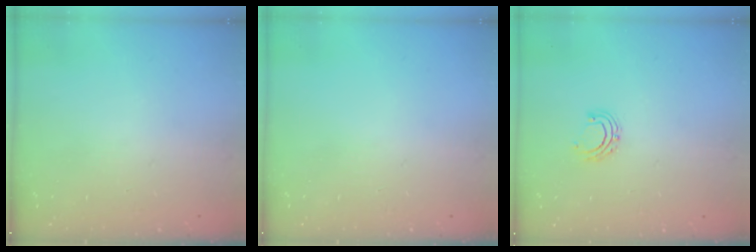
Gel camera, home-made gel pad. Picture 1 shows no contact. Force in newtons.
{"total": 0.0}
{"total": 5.5, "press": 5.4, "slide": 1.1}